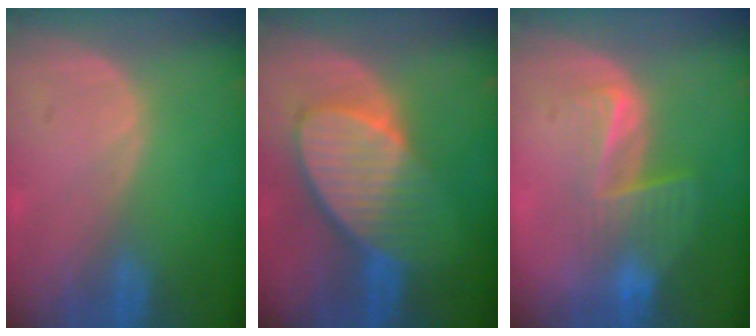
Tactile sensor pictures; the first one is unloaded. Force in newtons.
{"total": 8.9, "press": 8.0, "slide": 3.9}
{"total": 6.9, "press": 5.9, "slide": 3.6}